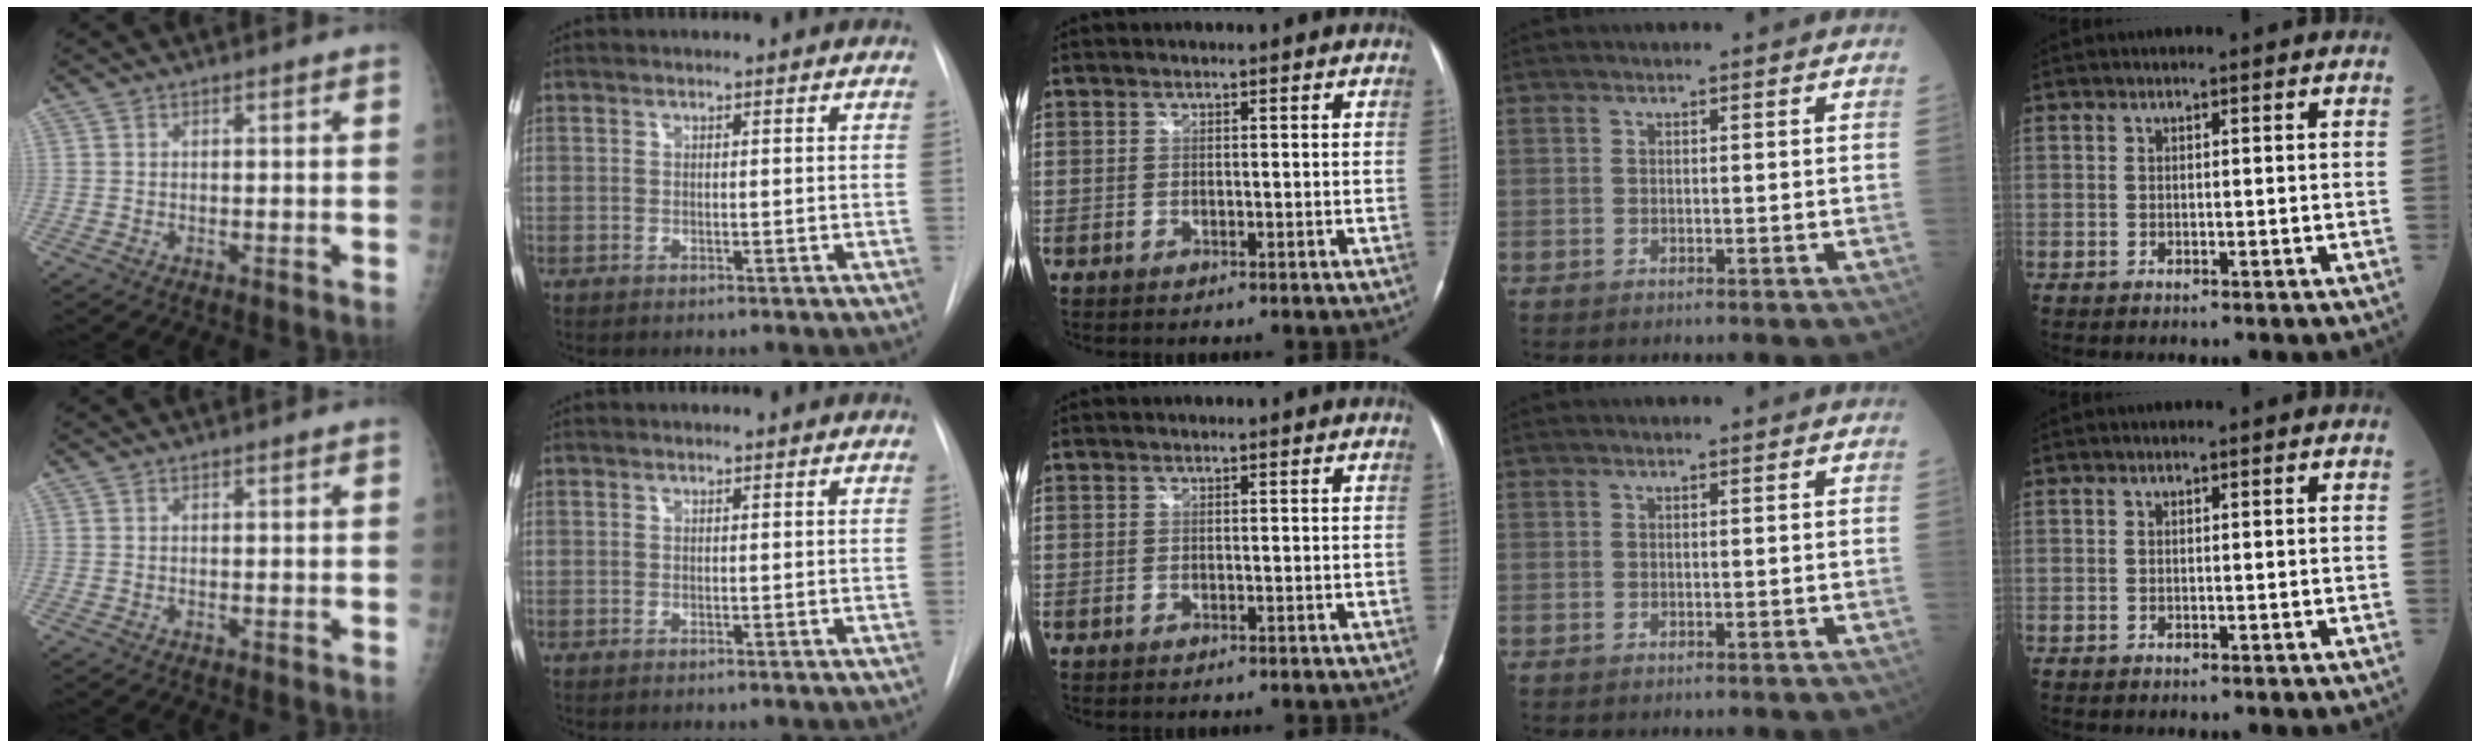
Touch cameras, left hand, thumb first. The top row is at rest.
{}